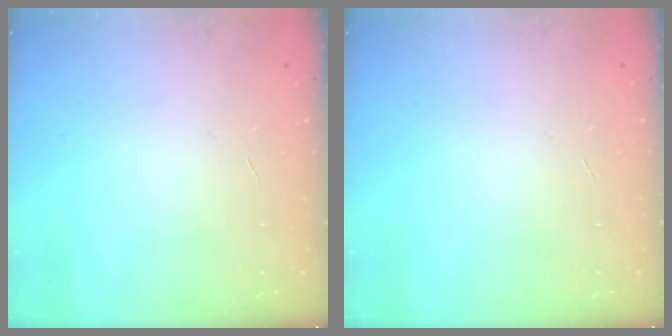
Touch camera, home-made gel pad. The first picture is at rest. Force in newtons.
{"total": 0.0}